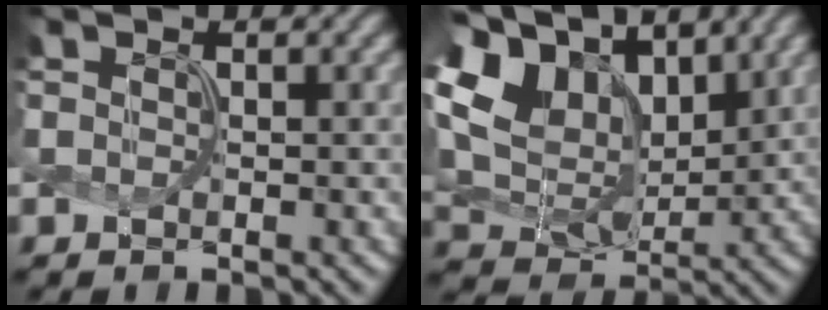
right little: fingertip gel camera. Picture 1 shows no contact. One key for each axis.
{"total": 11.9, "fx": 4.9, "fy": 8.4, "fz": 6.9, "tx": -0.183, "ty": 0.018, "tz": 0.093}